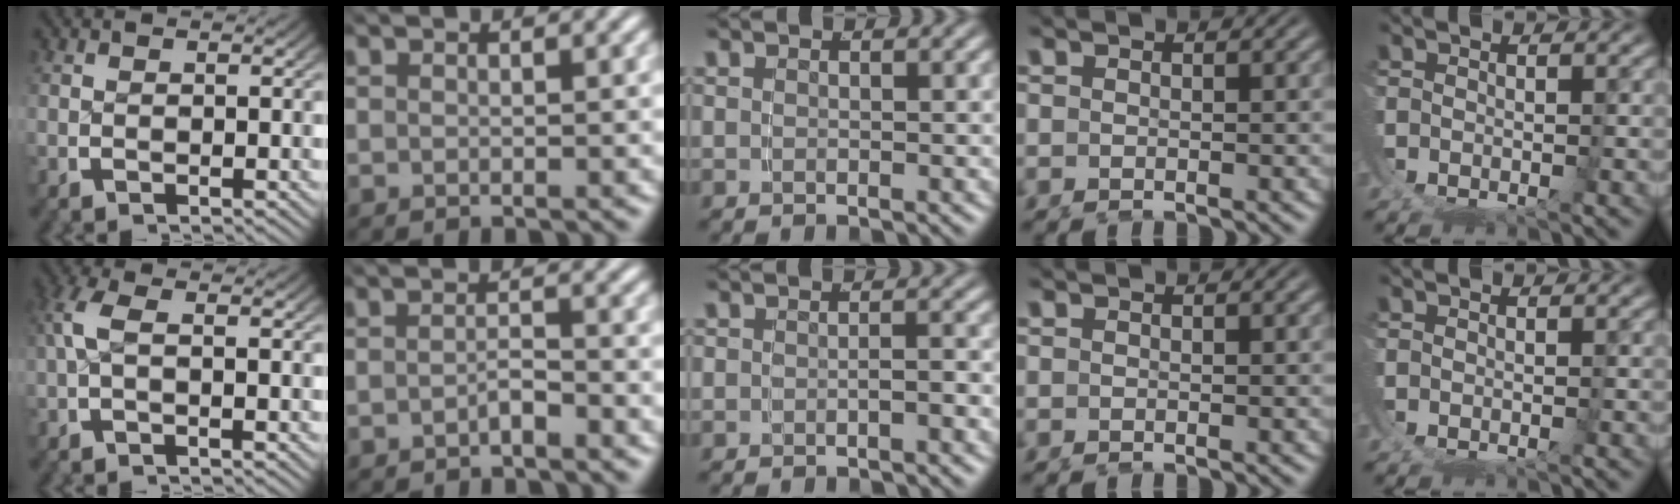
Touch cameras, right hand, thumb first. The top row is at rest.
{"thumb": {"total": 2.5, "force": [0.2, 1.1, 2.2], "torque": [-0.059, 0.004, 0.006]}, "index": {"total": 1.7, "force": [-1.4, 0.5, 0.7], "torque": [-0.016, -0.001, -0.029]}, "middle": {"total": 0.9, "force": [-0.6, 0.6, 0.3], "torque": [-0.002, 0.003, -0.015]}}